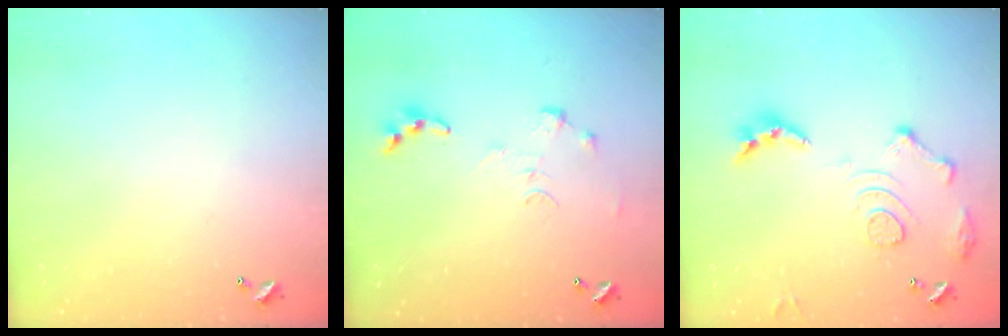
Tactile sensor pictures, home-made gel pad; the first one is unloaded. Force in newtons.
{"total": 0.7, "press": 0.7, "slide": 0.1}
{"total": 13.7, "press": 13.6, "slide": 1.4}